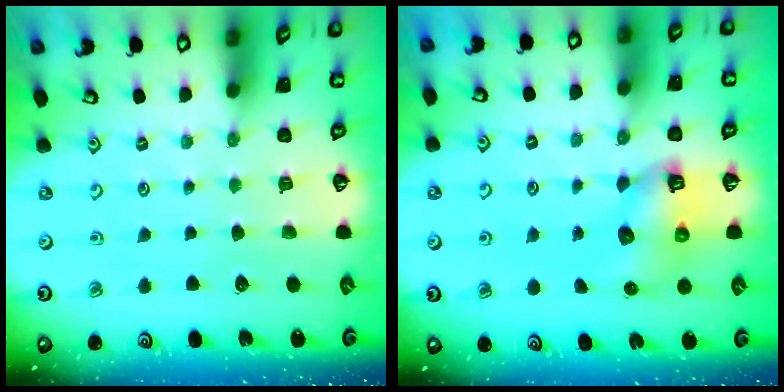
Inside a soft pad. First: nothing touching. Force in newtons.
{"total": 7.5, "press": 7.5, "slide": 0.9}